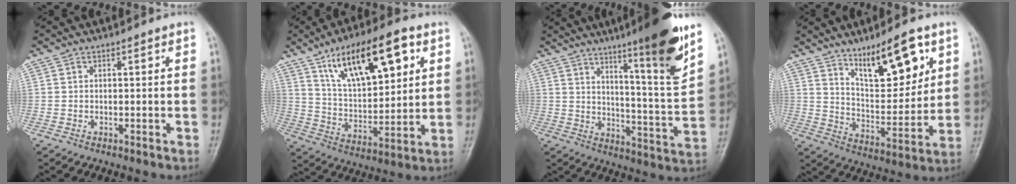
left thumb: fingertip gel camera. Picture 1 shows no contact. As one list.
[{"total": 18.5, "force": [9.1, 7.6, 14.2], "torque": [-0.195, -0.029, 0.161]}, {"total": 17.6, "force": [10.8, 1.3, 13.7], "torque": [-0.182, -0.064, 0.166]}, {"total": 14.8, "force": [8.2, 5.3, 11.0], "torque": [-0.141, -0.049, 0.145]}]